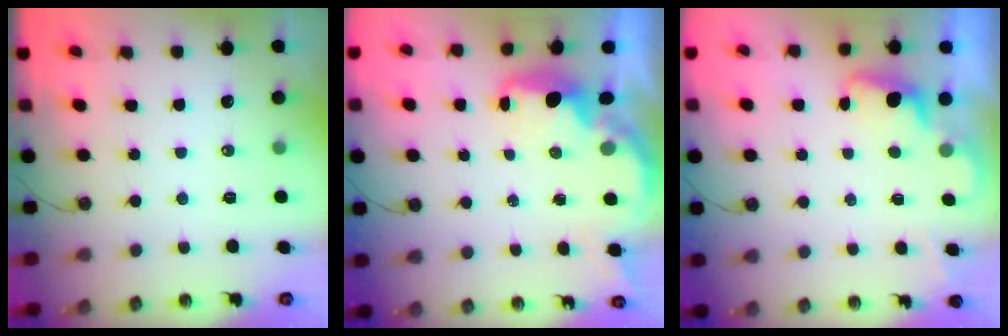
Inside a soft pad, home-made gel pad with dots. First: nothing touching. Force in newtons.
{"total": 3.5, "press": 3.5, "slide": 0.4}
{"total": 2.0, "press": 1.8, "slide": 0.9}